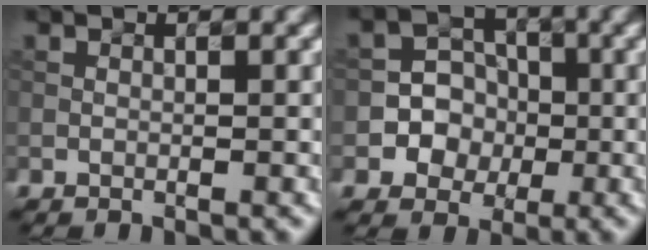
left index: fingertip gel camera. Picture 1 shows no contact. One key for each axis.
{"total": 4.5, "fx": -1.0, "fy": 4.2, "fz": 1.1, "tx": 0.006, "ty": 0.016, "tz": -0.033}